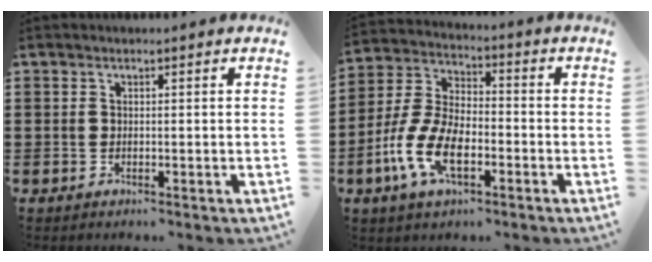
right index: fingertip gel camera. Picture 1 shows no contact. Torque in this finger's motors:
{"motor_torque": [2.14, 0.00, 1.05, 0.21]}